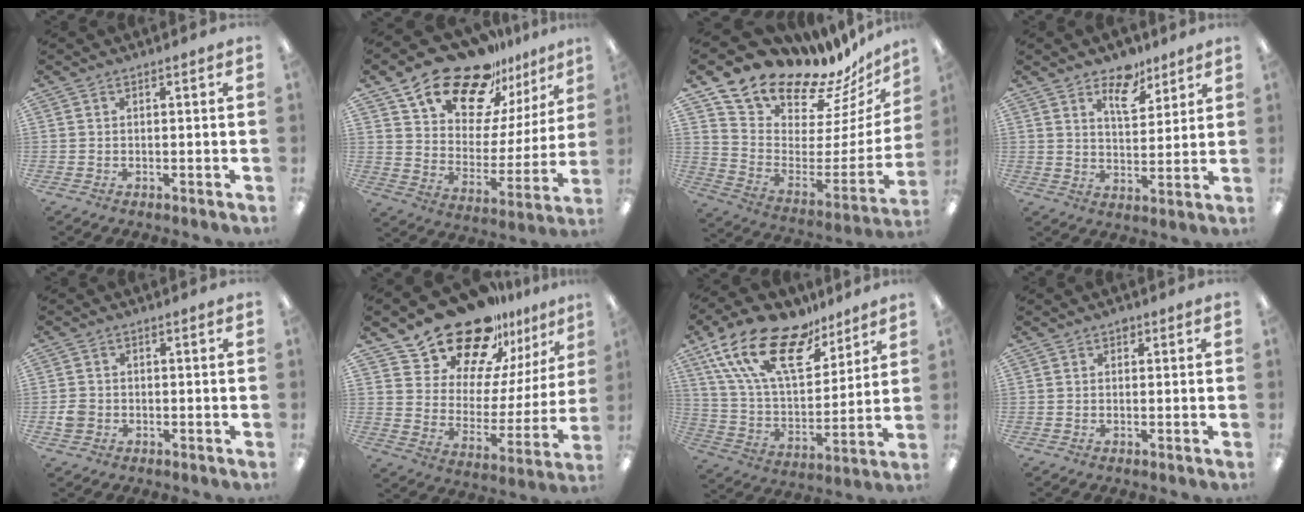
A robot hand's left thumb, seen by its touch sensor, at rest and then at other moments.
{"total": 20.5, "force": [16.1, 9.7, 8.1], "torque": [-0.154, -0.113, 0.286]}
{"total": 16.3, "force": [14.9, 5.9, 2.8], "torque": [-0.049, -0.147, 0.269]}
{"total": 9.4, "force": [6.5, 4.7, 4.8], "torque": [-0.049, -0.042, 0.109]}
{"total": 2.7, "force": [-0.8, 2.4, 1.0], "torque": [-0.009, 0.001, -0.017]}
{"total": 21.0, "force": [17.7, 9.3, 6.2], "torque": [-0.110, -0.135, 0.321]}
{"total": 21.7, "force": [13.8, 10.0, 13.5], "torque": [-0.270, -0.068, 0.245]}
{"total": 1.0, "force": [0.6, 0.7, 0.4], "torque": [0.000, 0.000, 0.008]}